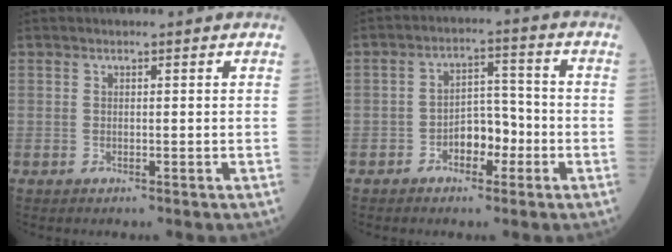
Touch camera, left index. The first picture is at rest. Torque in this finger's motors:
{"motor_torque": [0.16, -0.08, 0.08, 0.03]}